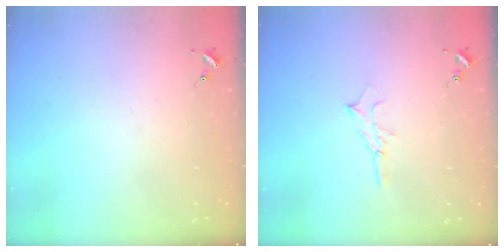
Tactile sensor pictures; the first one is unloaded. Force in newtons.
{"total": 6.1, "press": 6.1, "slide": 0.6}